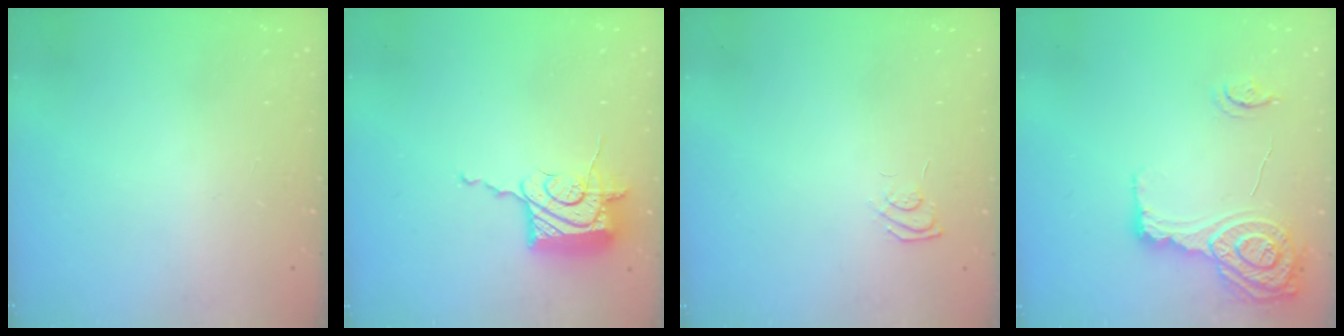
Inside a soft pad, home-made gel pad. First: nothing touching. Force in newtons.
{"total": 17.2, "press": 17.1, "slide": 0.7}
{"total": 6.1, "press": 5.9, "slide": 1.4}
{"total": 16.9, "press": 16.8, "slide": 1.4}